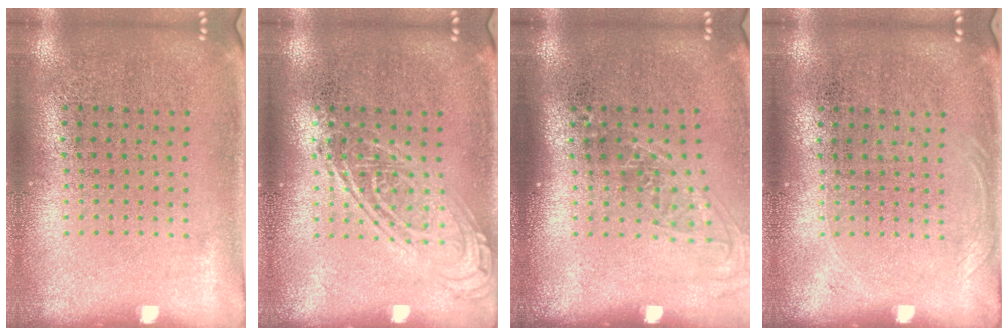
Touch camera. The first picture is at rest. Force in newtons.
{"total": 2.4, "press": 2.3, "slide": 0.3}
{"total": 1.4, "press": 1.1, "slide": 0.9}
{"total": 0.7, "press": 0.6, "slide": 0.2}